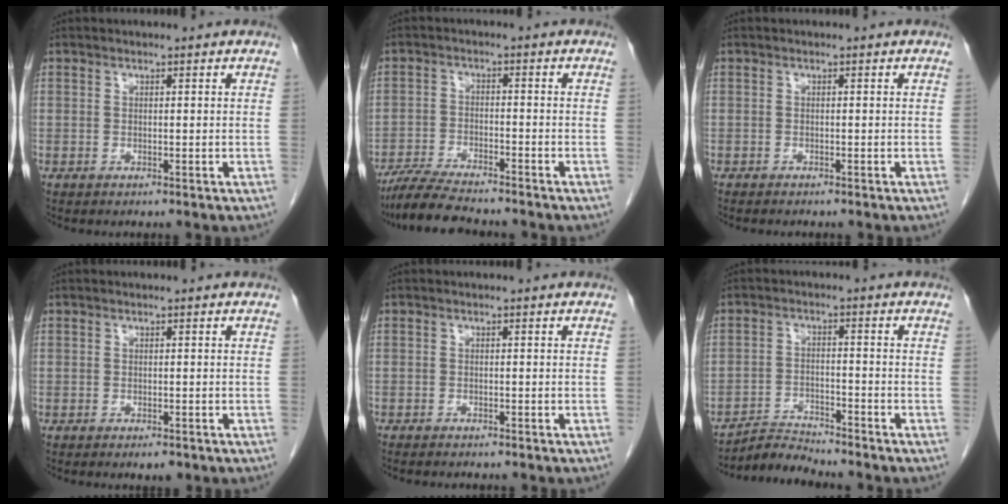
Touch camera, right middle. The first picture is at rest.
{"total": 8.3, "force": [-7.3, 0.7, 3.9], "torque": [-0.069, -0.022, -0.126]}
{"total": 1.3, "force": [-1.2, 0.2, 0.6], "torque": [-0.011, -0.004, -0.013]}
{"total": 1.4, "force": [-0.9, 0.6, 0.9], "torque": [-0.012, -0.001, -0.007]}
{"total": 2.2, "force": [-1.9, 0.5, 1.0], "torque": [-0.017, -0.005, -0.022]}
{"total": 4.2, "force": [-4.1, -0.7, -0.8], "torque": [0.015, -0.011, -0.071]}